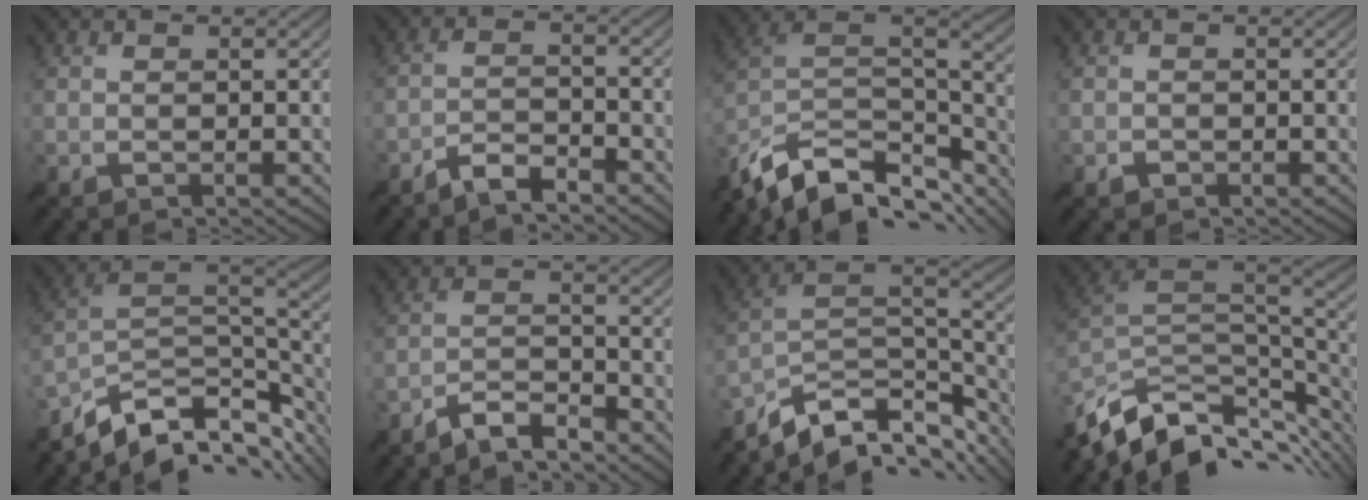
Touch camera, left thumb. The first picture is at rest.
{"total": 4.1, "force": [-3.6, 0.8, 1.9], "torque": [-0.041, 0.003, -0.075]}
{"total": 15.1, "force": [-10.1, 7.0, 8.7], "torque": [-0.224, -0.017, -0.160]}
{"total": 0.9, "force": [-0.5, 0.7, 0.1], "torque": [-0.001, -0.002, -0.010]}
{"total": 12.3, "force": [-6.9, 5.8, 8.3], "torque": [-0.188, -0.019, -0.110]}
{"total": 5.2, "force": [-4.6, 1.0, 2.2], "torque": [-0.045, 0.003, -0.094]}
{"total": 12.9, "force": [-8.2, 6.0, 8.0], "torque": [-0.188, -0.015, -0.130]}
{"total": 12.6, "force": [-5.0, 6.6, 9.5], "torque": [-0.221, -0.031, -0.073]}